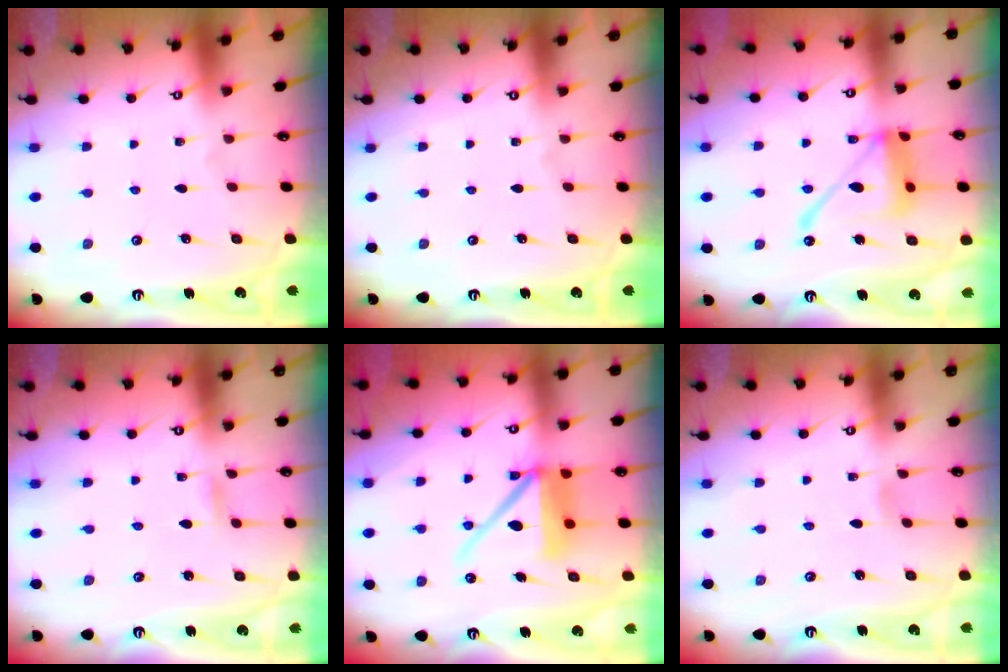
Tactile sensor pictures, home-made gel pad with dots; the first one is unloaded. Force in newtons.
{"total": 0.0}
{"total": 15.0, "press": 14.9, "slide": 1.4}
{"total": 2.8, "press": 2.7, "slide": 0.3}
{"total": 12.8, "press": 12.7, "slide": 1.6}
{"total": 2.7, "press": 2.7, "slide": 0.3}